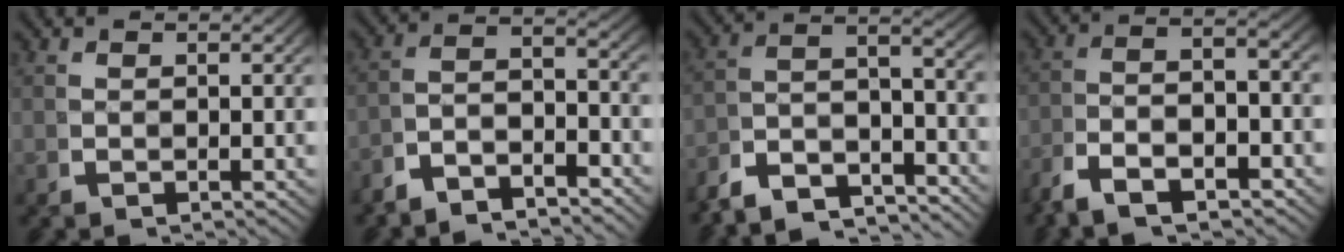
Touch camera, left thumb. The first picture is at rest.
{"total": 5.4, "force": [-2.5, 3.0, 3.7], "torque": [-0.057, -0.015, -0.050]}
{"total": 9.7, "force": [-4.7, 5.6, 6.3], "torque": [-0.110, -0.034, -0.074]}
{"total": 5.9, "force": [-1.9, 3.0, 4.7], "torque": [-0.089, -0.005, -0.037]}